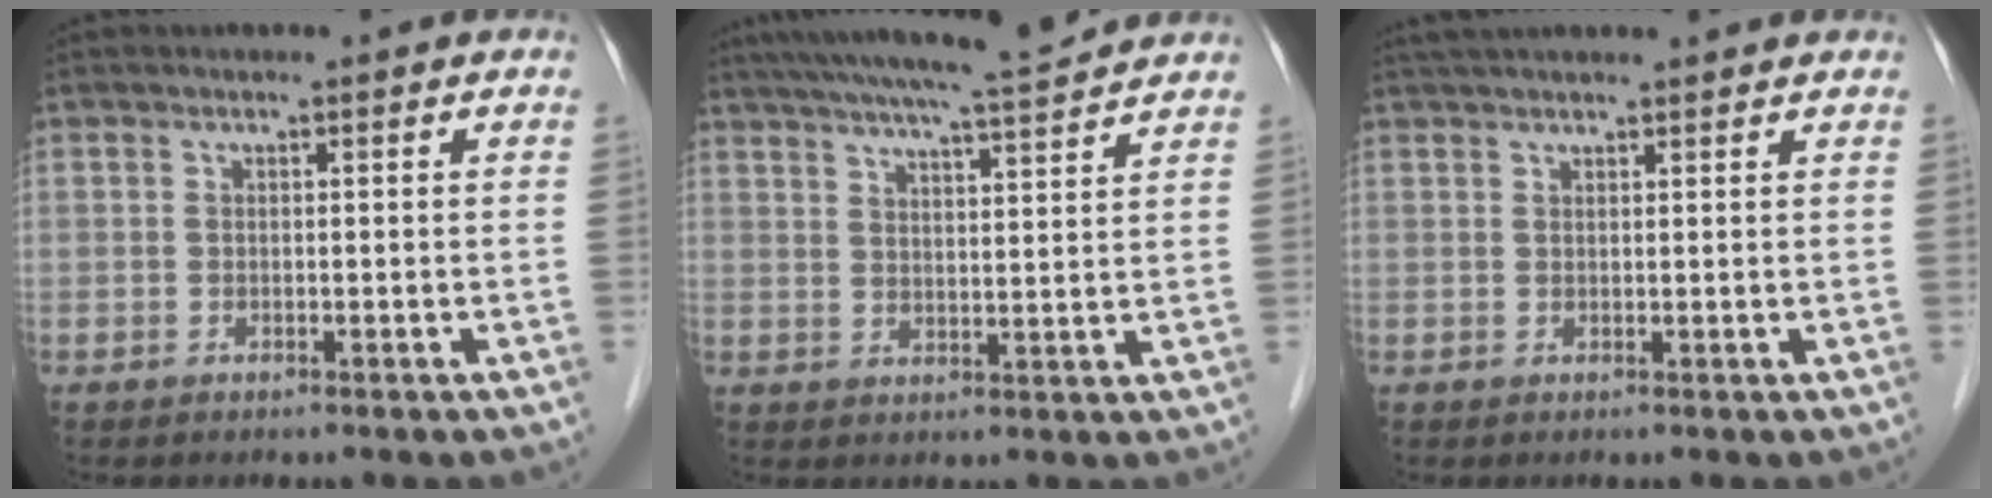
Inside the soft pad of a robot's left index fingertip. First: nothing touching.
{"total": 13.6, "force": [12.4, -0.1, 5.6], "torque": [-0.101, 0.008, 0.179]}
{"total": 8.6, "force": [7.8, 0.9, 3.6], "torque": [-0.053, 0.038, 0.106]}